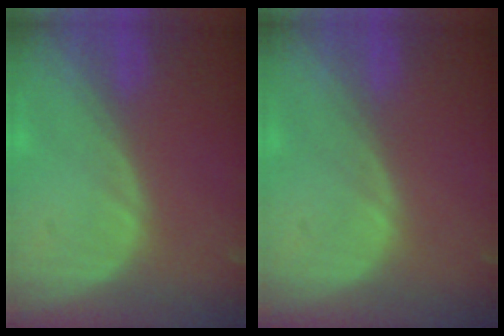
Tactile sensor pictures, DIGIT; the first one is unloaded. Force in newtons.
{"total": 0.0}